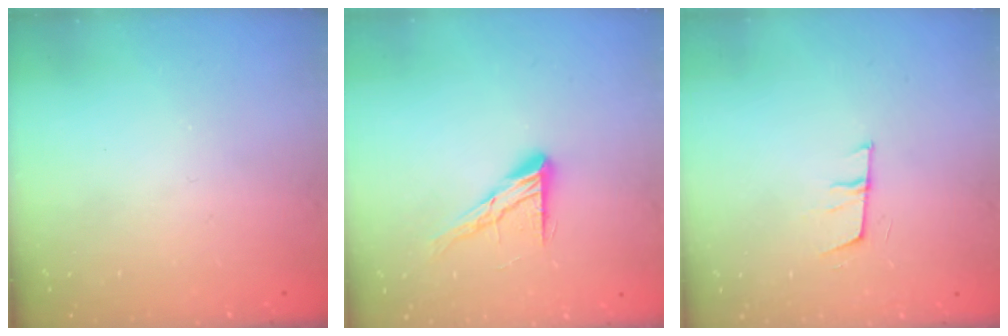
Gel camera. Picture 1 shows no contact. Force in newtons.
{"total": 10.6, "press": 10.6, "slide": 0.8}
{"total": 6.2, "press": 5.6, "slide": 2.7}